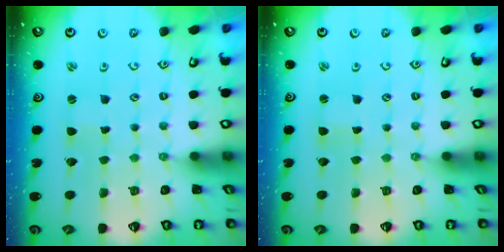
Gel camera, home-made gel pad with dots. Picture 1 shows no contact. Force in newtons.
{"total": 0.9, "press": 0.9, "slide": 0.0}